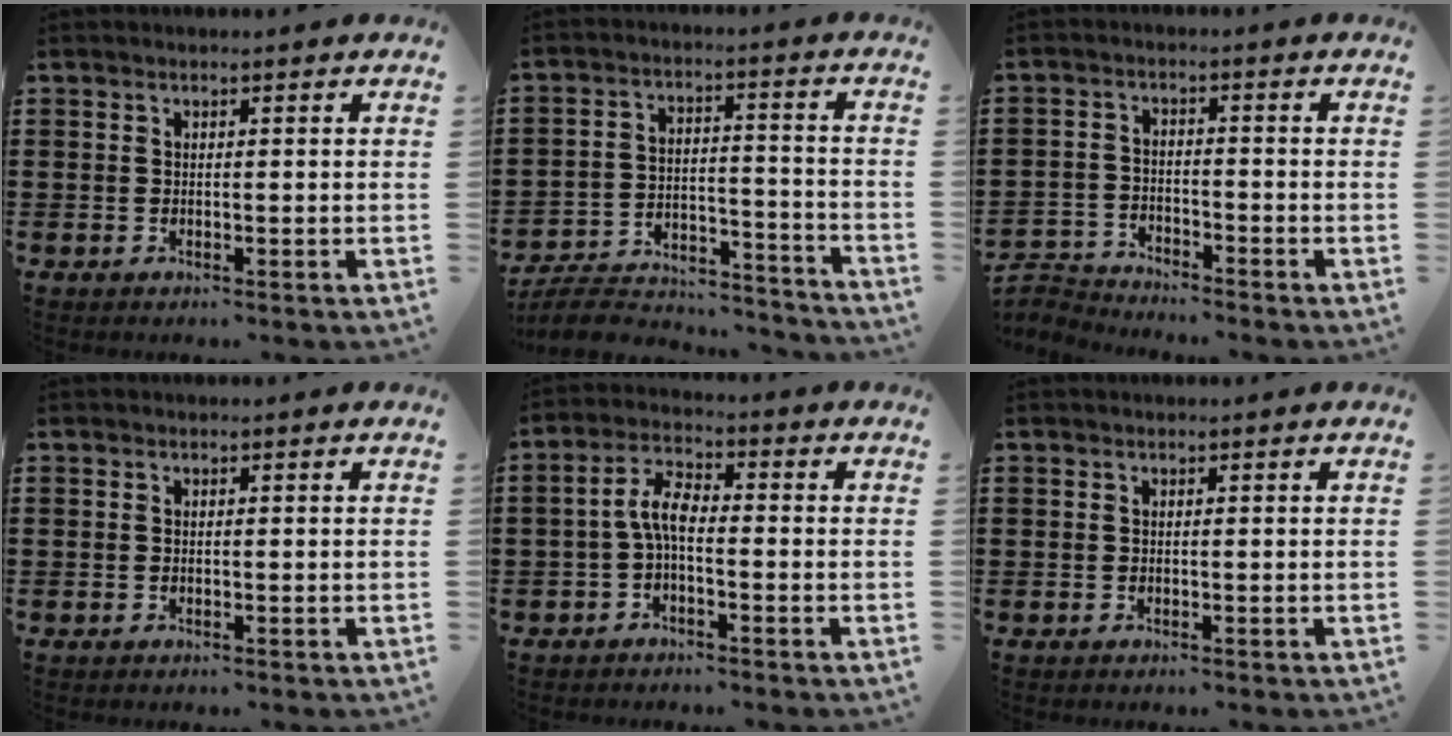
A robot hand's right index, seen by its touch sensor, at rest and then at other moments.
{"total": 6.8, "force": [-6.3, 1.7, 1.9], "torque": [-0.037, 0.009, -0.125]}
{"total": 3.2, "force": [-3.2, 0.5, -0.3], "torque": [-0.012, -0.002, -0.072]}
{"total": 0.0}
{"total": 4.9, "force": [-1.0, 1.8, 4.4], "torque": [-0.103, 0.004, -0.025]}
{"total": 0.0}